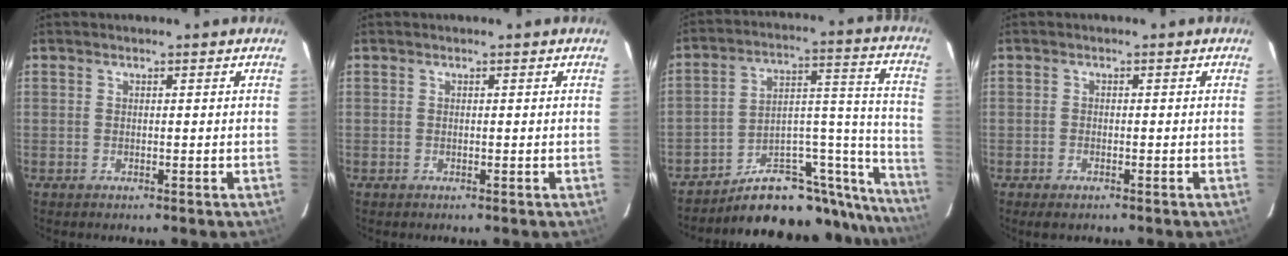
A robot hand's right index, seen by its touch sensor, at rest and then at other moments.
{"total": 0.0}
{"total": 24.5, "force": [-21.5, 8.0, 8.5], "torque": [-0.064, 0.069, -0.309]}
{"total": 1.8, "force": [-1.3, 0.7, 1.0], "torque": [-0.024, -0.003, -0.025]}